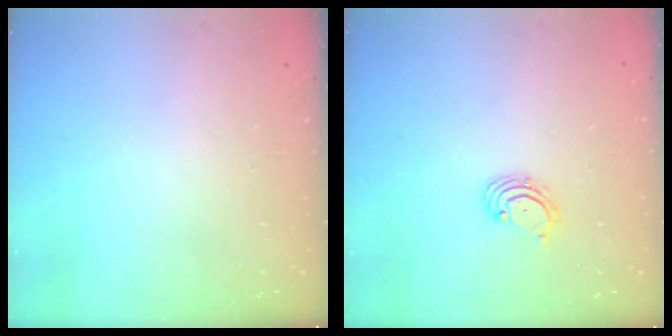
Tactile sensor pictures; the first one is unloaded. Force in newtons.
{"total": 2.2, "press": 2.1, "slide": 0.7}